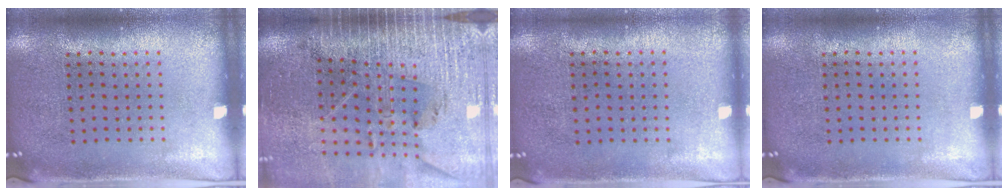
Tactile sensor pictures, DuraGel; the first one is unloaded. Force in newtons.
{"total": 4.0, "press": 3.4, "slide": 2.0}
{"total": 0.0}
{"total": 0.0}